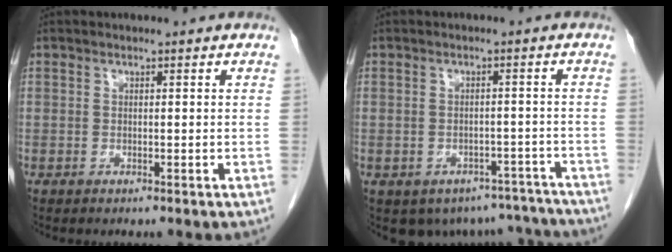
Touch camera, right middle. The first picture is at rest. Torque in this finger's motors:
{"motor_torque": [1.00, -0.98, 0.06, 0.02]}